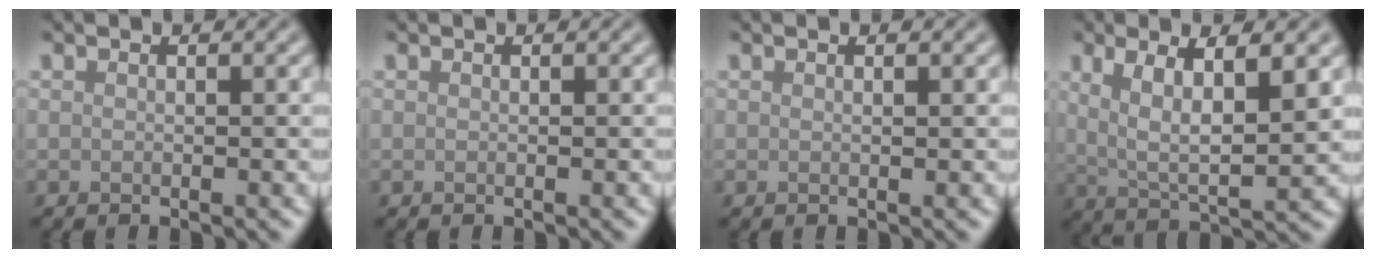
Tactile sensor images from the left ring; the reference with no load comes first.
{"total": 0.0}
{"total": 0.7, "force": [0.3, 0.2, 0.6], "torque": [-0.006, 0.003, 0.004]}
{"total": 6.9, "force": [2.2, 2.1, 6.2], "torque": [-0.111, -0.007, 0.043]}